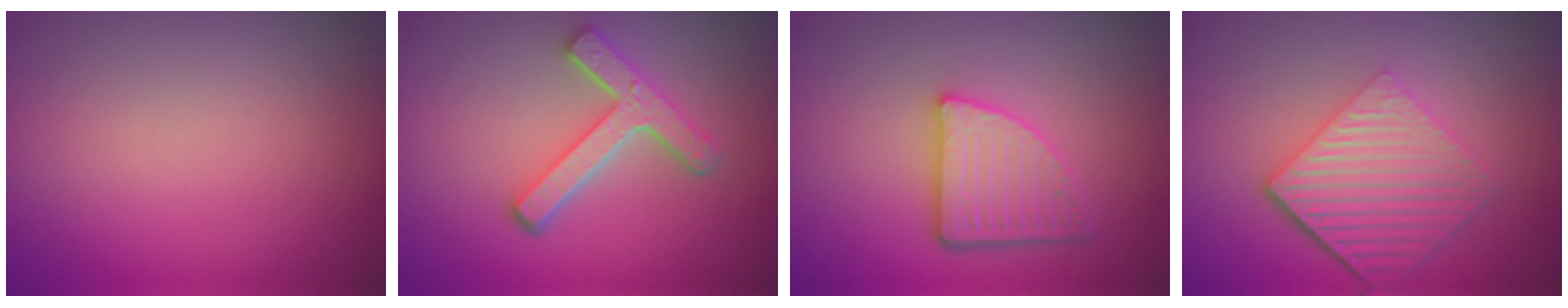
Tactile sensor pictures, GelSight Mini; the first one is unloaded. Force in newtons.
{"total": 4.5, "press": 3.4, "slide": 2.9}
{"total": 4.4, "press": 3.6, "slide": 2.5}
{"total": 6.5, "press": 4.3, "slide": 4.9}